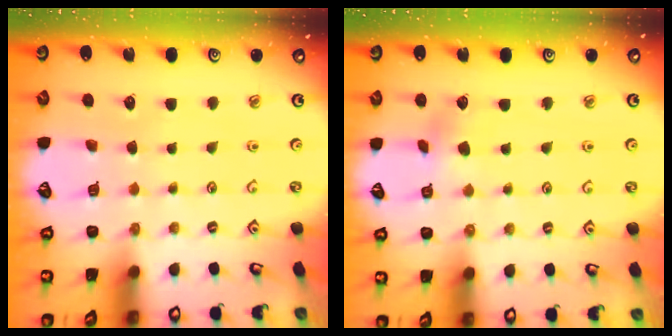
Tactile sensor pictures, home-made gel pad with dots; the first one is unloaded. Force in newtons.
{"total": 3.1, "press": 3.1, "slide": 0.4}